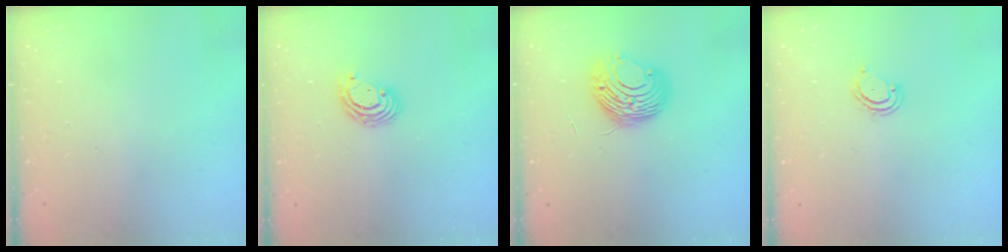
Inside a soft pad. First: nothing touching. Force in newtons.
{"total": 5.3, "press": 5.3, "slide": 0.2}
{"total": 9.7, "press": 9.7, "slide": 0.1}
{"total": 3.9, "press": 3.9, "slide": 0.4}